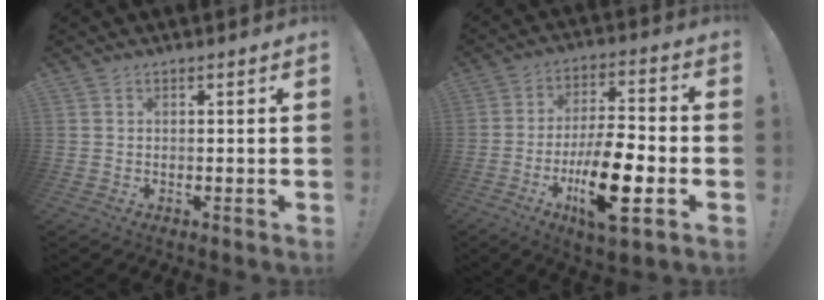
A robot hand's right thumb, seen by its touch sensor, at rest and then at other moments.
{"total": 17.6, "force": [-6.3, 5.8, 15.4], "torque": [-0.266, 0.021, -0.096]}